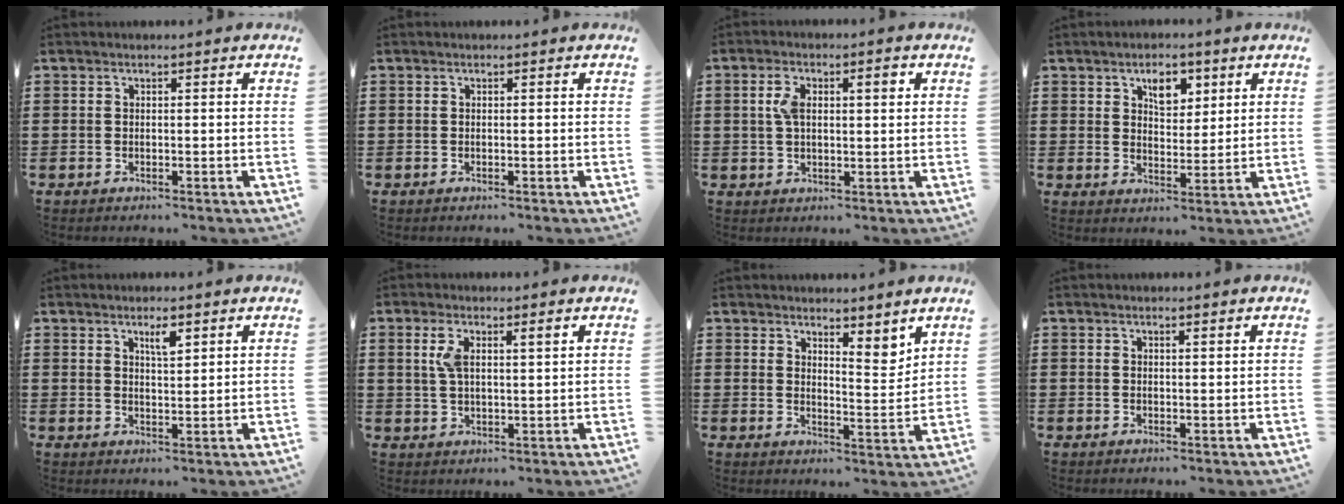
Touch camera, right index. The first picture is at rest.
{"total": 0.0}
{"total": 4.8, "force": [1.0, 2.1, 4.1], "torque": [-0.076, 0.010, 0.012]}
{"total": 4.7, "force": [2.7, 2.8, 2.7], "torque": [-0.048, 0.006, 0.043]}
{"total": 2.8, "force": [1.8, 0.7, 2.0], "torque": [-0.036, 0.000, 0.028]}
{"total": 3.8, "force": [1.4, 1.3, 3.3], "torque": [-0.069, 0.006, 0.023]}
{"total": 4.6, "force": [4.2, 1.4, 1.3], "torque": [-0.021, -0.014, 0.075]}
{"total": 0.7, "force": [0.5, 0.2, 0.4], "torque": [-0.008, 0.002, 0.009]}